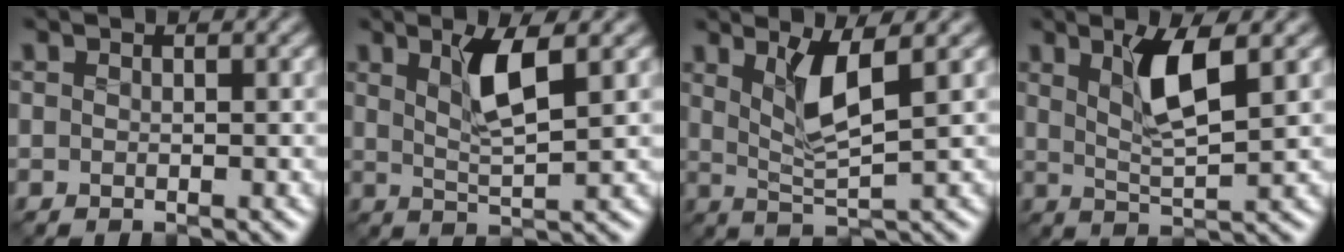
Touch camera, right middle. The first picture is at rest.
{"total": 3.8, "force": [1.5, 0.7, 3.4], "torque": [-0.071, -0.004, 0.029]}
{"total": 4.1, "force": [1.4, 0.8, 3.7], "torque": [-0.080, -0.009, 0.030]}
{"total": 4.5, "force": [1.7, 0.9, 4.0], "torque": [-0.083, -0.006, 0.032]}